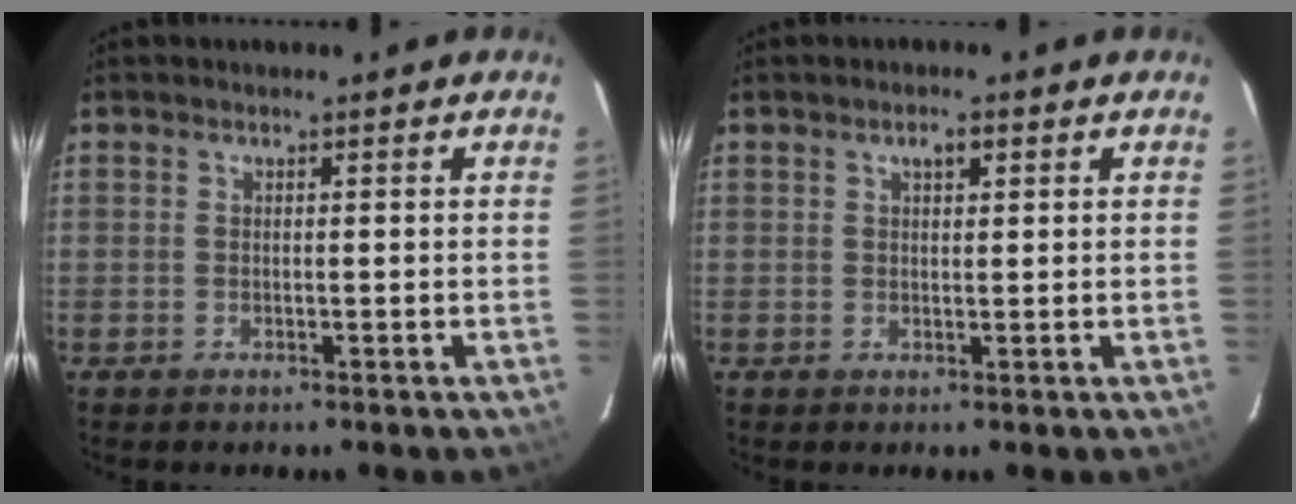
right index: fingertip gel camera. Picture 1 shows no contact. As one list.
[{"total": 1.9, "force": [0.9, 0.9, 1.4], "torque": [-0.022, 0.008, 0.014]}]